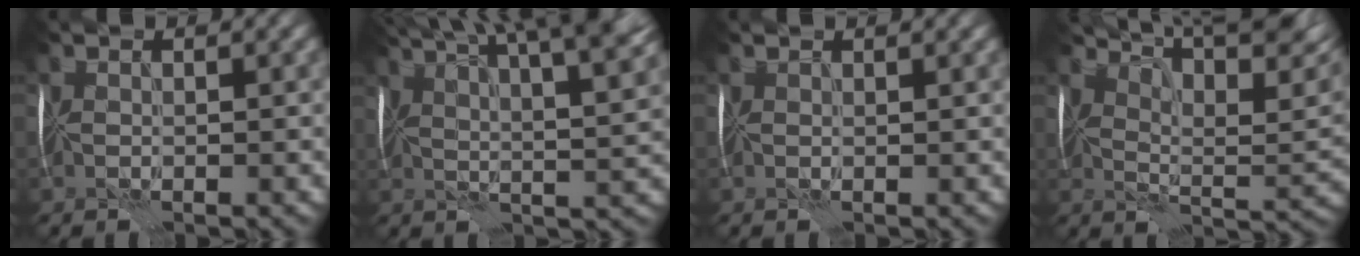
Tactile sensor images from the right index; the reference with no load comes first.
{"total": 13.8, "force": [7.8, 4.3, 10.6], "torque": [-0.149, 0.042, 0.091]}
{"total": 1.1, "force": [1.0, 0.0, 0.4], "torque": [-0.001, 0.002, 0.003]}
{"total": 10.1, "force": [7.4, 2.1, 6.6], "torque": [-0.115, 0.015, 0.112]}